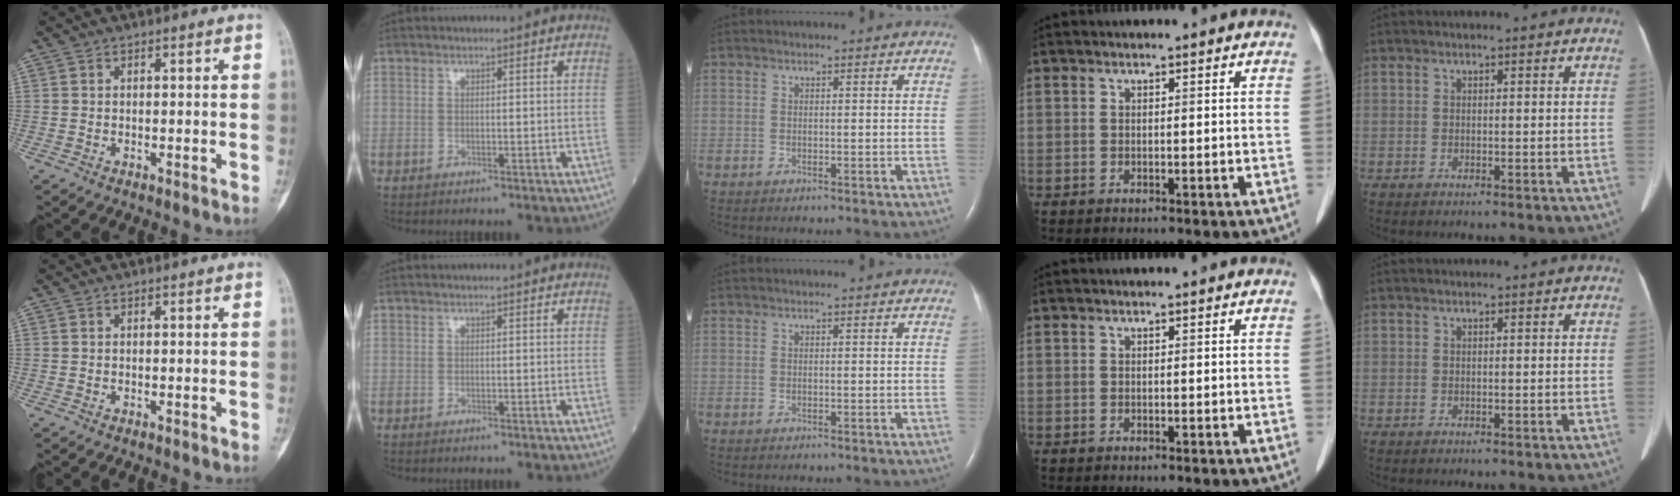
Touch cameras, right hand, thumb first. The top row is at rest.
{}